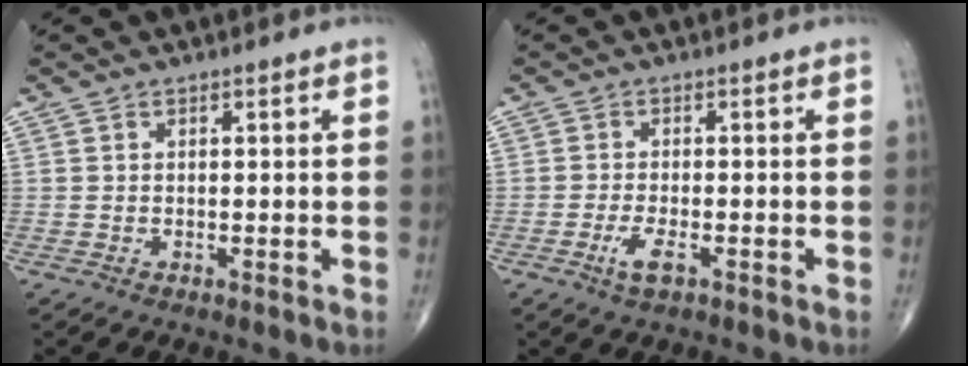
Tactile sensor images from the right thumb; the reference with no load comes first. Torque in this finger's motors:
{"motor_torque": [0.36, -0.11, 0.37, 0.28, 0.12]}